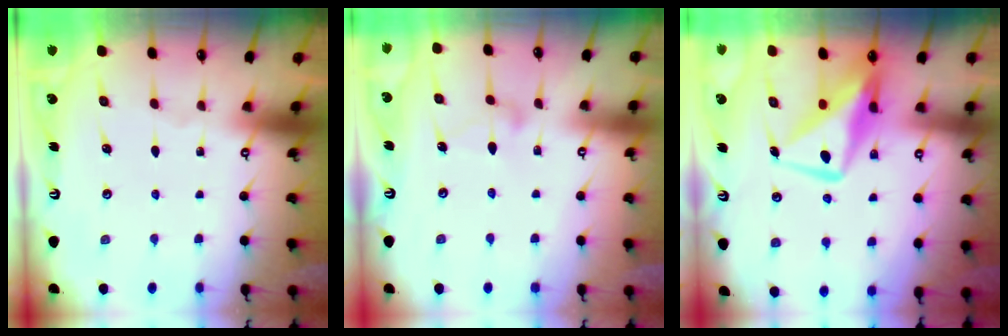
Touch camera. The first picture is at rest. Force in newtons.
{"total": 8.1, "press": 8.1, "slide": 0.5}
{"total": 12.2, "press": 12.1, "slide": 1.2}